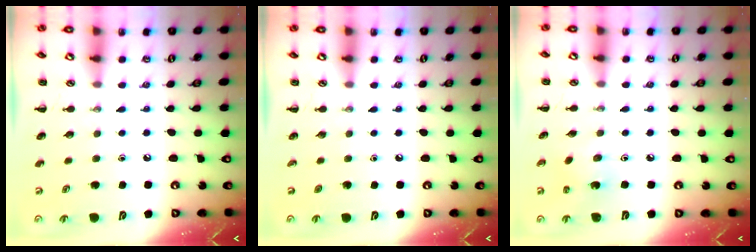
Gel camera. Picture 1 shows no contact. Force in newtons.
{"total": 0.0}
{"total": 1.8, "press": 1.7, "slide": 0.7}